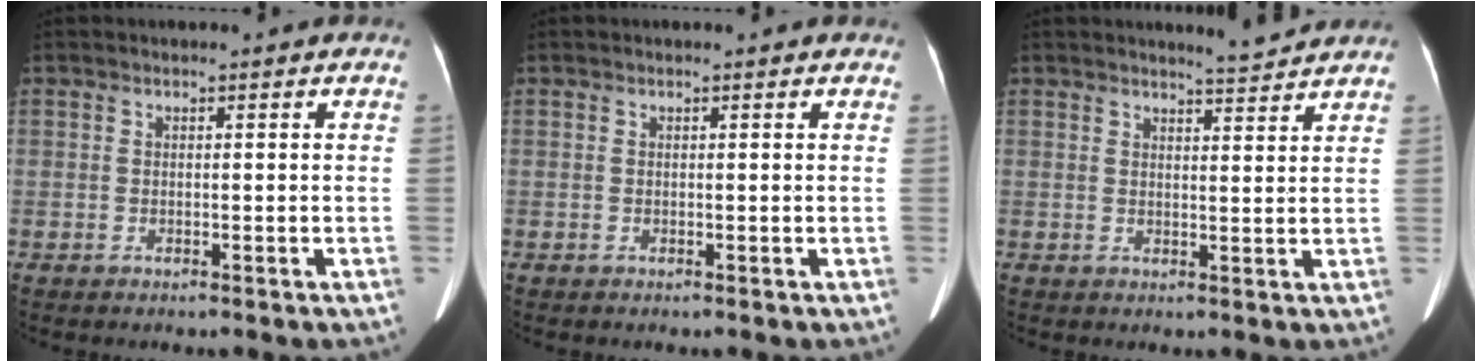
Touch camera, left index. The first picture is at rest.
{"total": 0.0}
{"total": 3.2, "force": [3.1, -0.5, 0.4], "torque": [-0.016, -0.011, 0.045]}